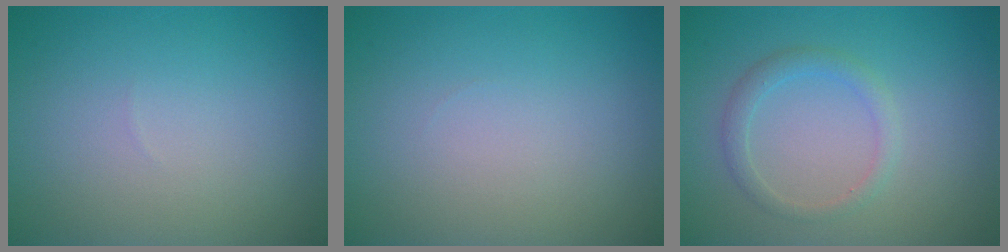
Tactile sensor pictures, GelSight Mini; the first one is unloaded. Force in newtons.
{"total": 0.0}
{"total": 1.7, "press": 1.7, "slide": 0.2}